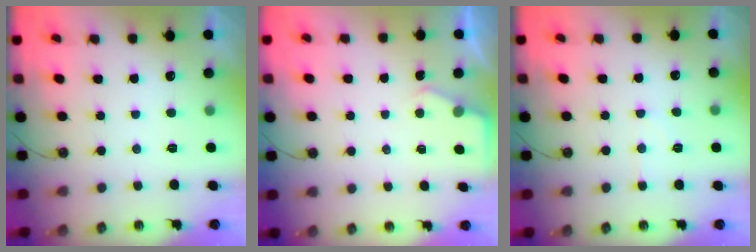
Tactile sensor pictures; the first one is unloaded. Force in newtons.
{"total": 2.6, "press": 2.6, "slide": 0.4}
{"total": 5.5, "press": 5.5, "slide": 0.7}